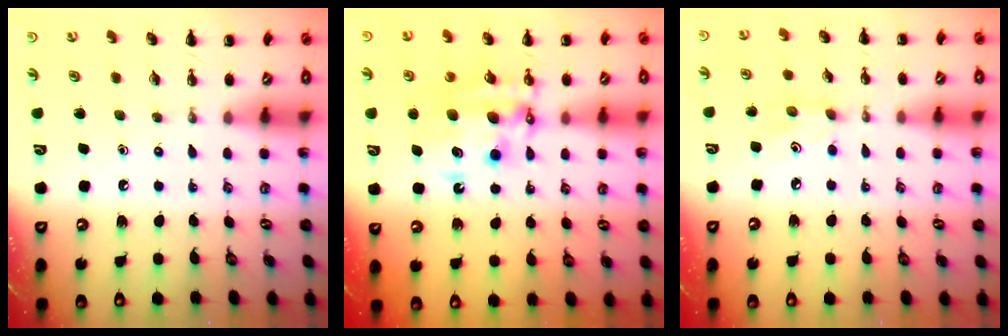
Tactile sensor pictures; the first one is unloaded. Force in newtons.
{"total": 11.8, "press": 11.5, "slide": 2.6}
{"total": 3.4, "press": 3.3, "slide": 0.9}